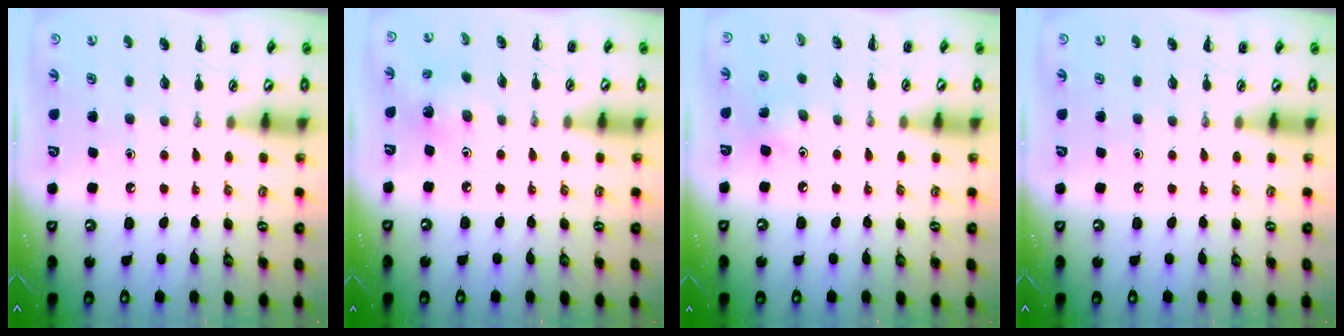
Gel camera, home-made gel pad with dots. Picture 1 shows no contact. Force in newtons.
{"total": 2.5, "press": 2.4, "slide": 0.7}
{"total": 2.9, "press": 2.8, "slide": 0.8}
{"total": 0.0}